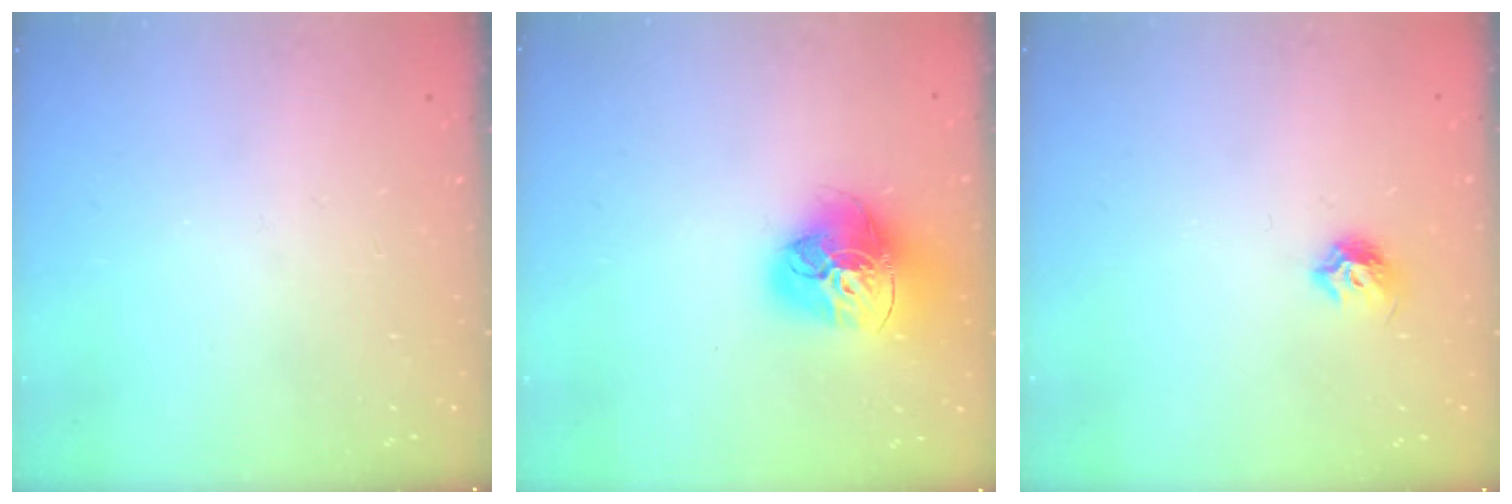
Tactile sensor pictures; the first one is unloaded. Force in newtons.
{"total": 18.0, "press": 17.9, "slide": 1.9}
{"total": 5.1, "press": 5.0, "slide": 1.0}